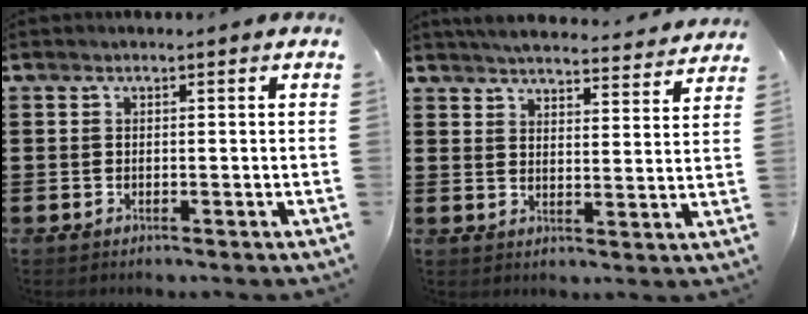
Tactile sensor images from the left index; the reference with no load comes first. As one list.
[{"total": 4.6, "force": [4.6, -0.1, 0.7], "torque": [-0.024, -0.033, 0.078]}]